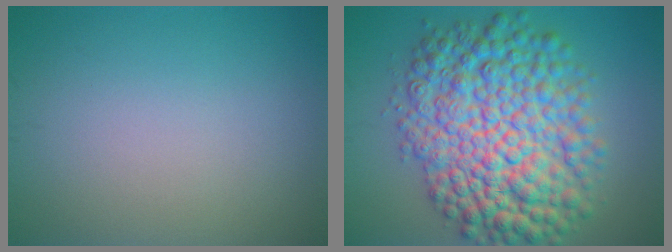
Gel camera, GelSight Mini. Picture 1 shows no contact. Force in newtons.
{"total": 12.0, "press": 12.0, "slide": 0.1}